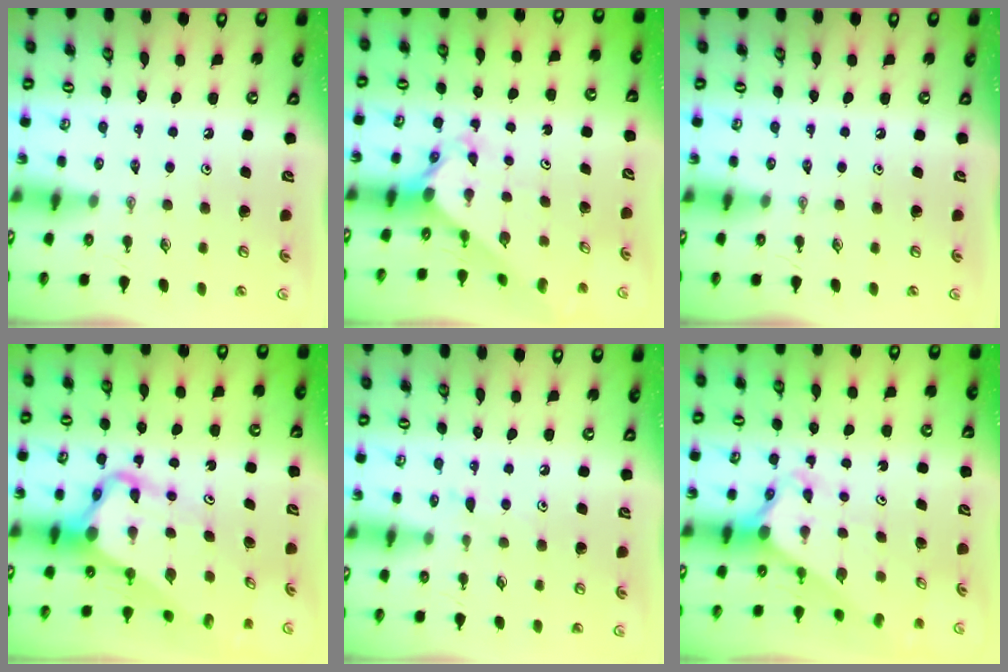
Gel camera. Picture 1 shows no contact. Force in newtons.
{"total": 2.5, "press": 2.5, "slide": 0.2}
{"total": 0.0}
{"total": 7.8, "press": 7.7, "slide": 0.7}
{"total": 5.6, "press": 5.6, "slide": 0.5}
{"total": 2.6, "press": 2.6, "slide": 0.2}